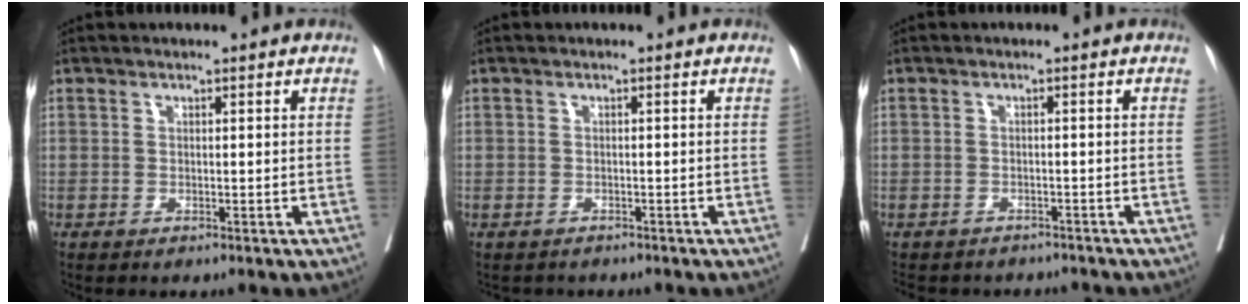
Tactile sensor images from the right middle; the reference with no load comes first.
{"total": 2.2, "force": [-1.9, 1.1, 0.1], "torque": [-0.009, -0.001, -0.028]}
{"total": 8.5, "force": [-7.6, 3.4, 1.6], "torque": [-0.028, 0.004, -0.092]}